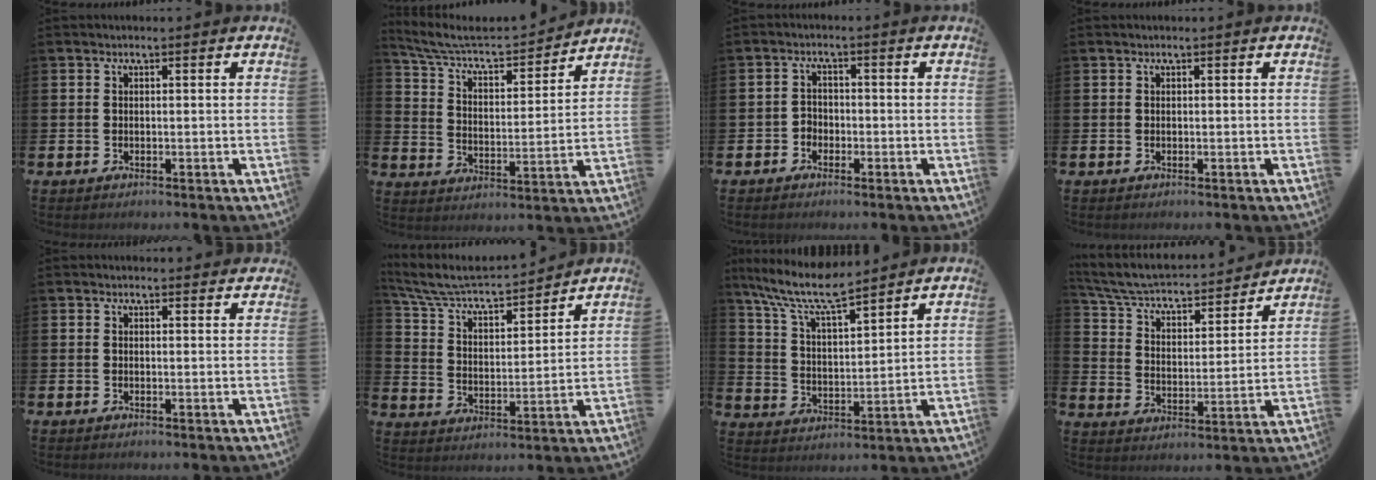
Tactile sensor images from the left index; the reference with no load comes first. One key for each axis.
{"total": 6.9, "fx": 6.2, "fy": 2.2, "fz": 2.3, "tx": -0.080, "ty": -0.044, "tz": 0.102}
{"total": 1.9, "fx": -1.3, "fy": 1.4, "fz": 0.2, "tx": -0.014, "ty": 0.009, "tz": -0.027}
{"total": 0.0}
{"total": 0.8, "fx": 0.8, "fy": 0.3, "fz": 0.1, "tx": 0.006, "ty": 0.000, "tz": 0.013}
{"total": 7.2, "fx": 6.6, "fy": 1.6, "fz": 2.2, "tx": -0.079, "ty": -0.051, "tz": 0.112}
{"total": 9.5, "fx": 8.3, "fy": 1.6, "fz": 4.3, "tx": -0.119, "ty": -0.038, "tz": 0.147}
{"total": 6.1, "fx": 5.6, "fy": 1.7, "fz": 1.8, "tx": -0.069, "ty": -0.047, "tz": 0.090}